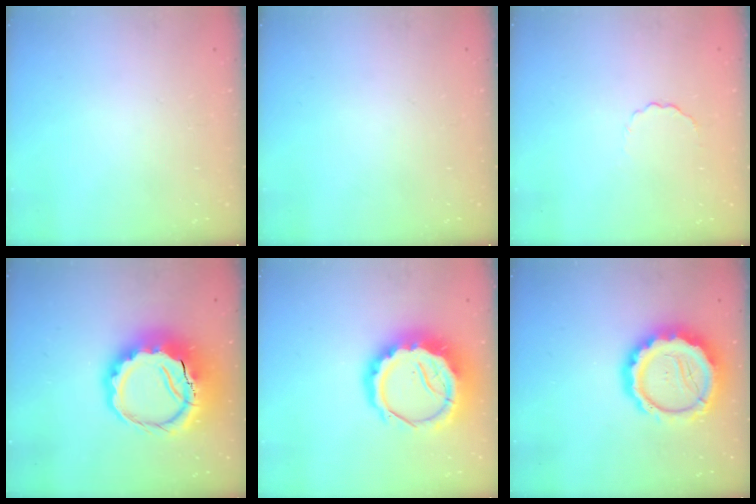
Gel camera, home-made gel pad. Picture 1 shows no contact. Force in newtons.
{"total": 0.0}
{"total": 2.4, "press": 2.2, "slide": 0.9}
{"total": 14.2, "press": 13.9, "slide": 3.1}
{"total": 17.1, "press": 16.7, "slide": 3.8}
{"total": 15.4, "press": 15.1, "slide": 3.2}